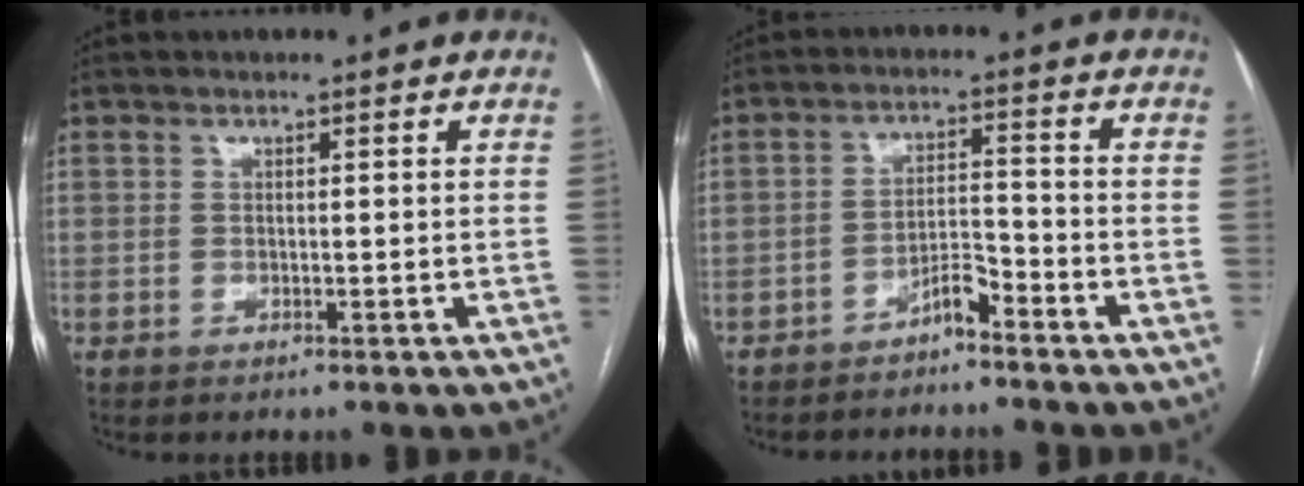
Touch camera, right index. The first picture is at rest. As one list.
[{"total": 4.4, "force": [-3.7, 0.9, 2.2], "torque": [-0.041, 0.010, -0.065]}]